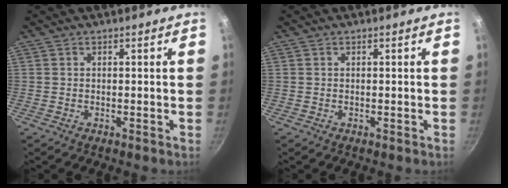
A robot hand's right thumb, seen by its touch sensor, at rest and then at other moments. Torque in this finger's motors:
{"motor_torque": [-0.01, 0.01, 0.00, 0.00, 0.00]}